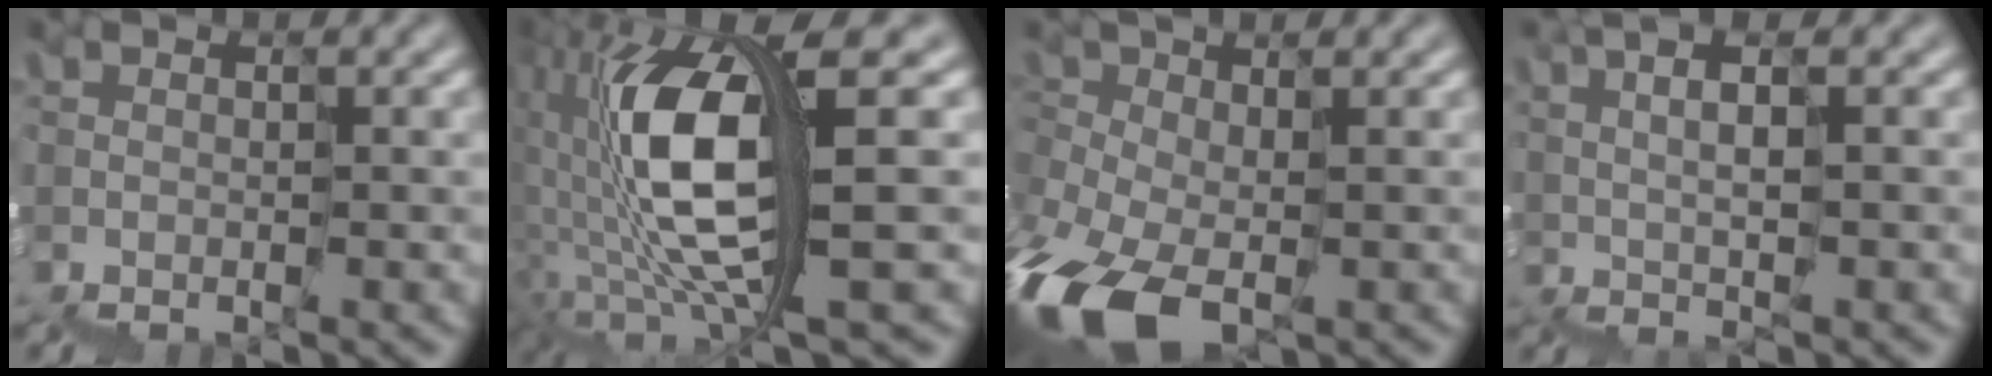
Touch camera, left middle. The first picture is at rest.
{"total": 9.4, "force": [1.3, 1.5, 9.2], "torque": [-0.193, 0.010, 0.028]}
{"total": 8.8, "force": [-3.1, 4.8, 6.7], "torque": [-0.163, -0.021, -0.045]}
{"total": 3.1, "force": [2.1, -0.8, 2.2], "torque": [-0.024, 0.012, 0.049]}